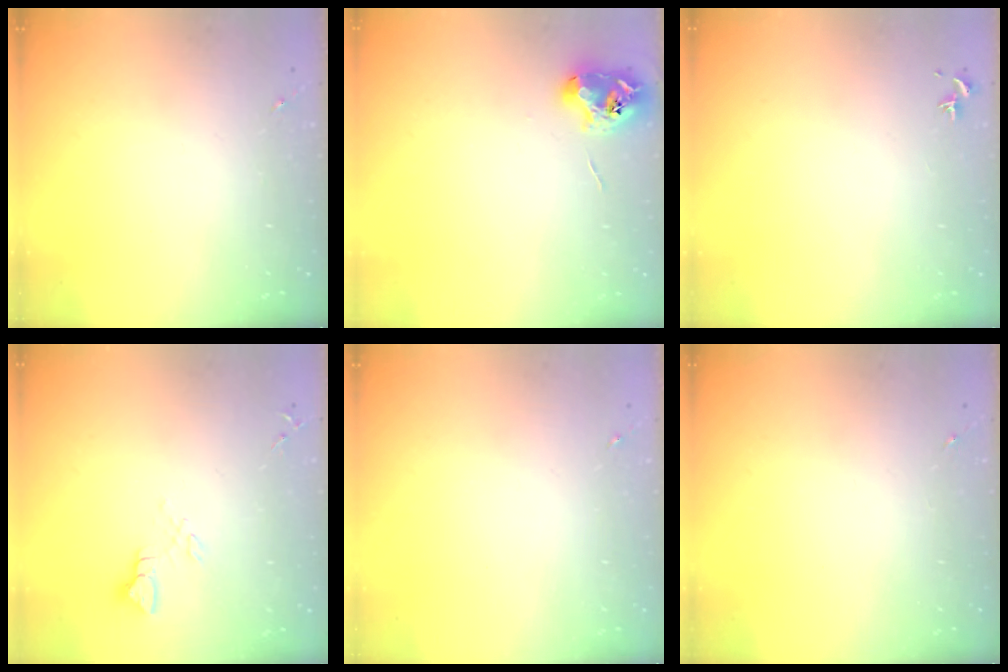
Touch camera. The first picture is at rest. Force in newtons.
{"total": 8.7, "press": 8.6, "slide": 0.8}
{"total": 0.7, "press": 0.5, "slide": 0.4}
{"total": 5.1, "press": 5.1, "slide": 0.4}
{"total": 0.0}
{"total": 0.0}